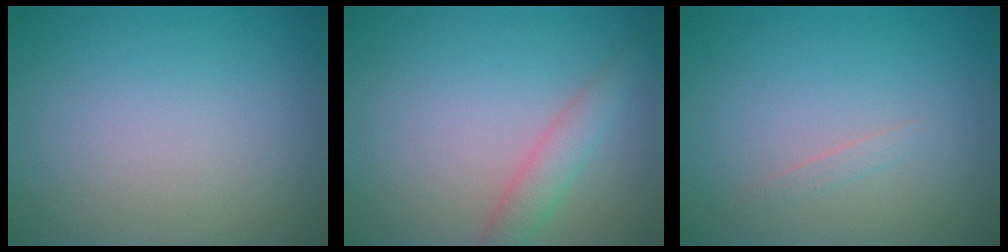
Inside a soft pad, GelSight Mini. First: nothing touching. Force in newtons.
{"total": 2.4, "press": 2.4, "slide": 0.1}
{"total": 0.6, "press": 0.6, "slide": 0.0}